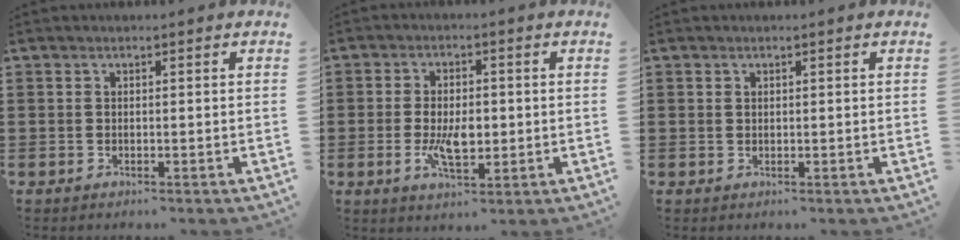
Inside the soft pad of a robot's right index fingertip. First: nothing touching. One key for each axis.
{"total": 5.8, "fx": -0.8, "fy": 2.8, "fz": 5.0, "tx": -0.100, "ty": 0.003, "tz": -0.015}
{"total": 0.6, "fx": 0.2, "fy": 0.5, "fz": 0.1, "tx": -0.004, "ty": 0.002, "tz": 0.005}